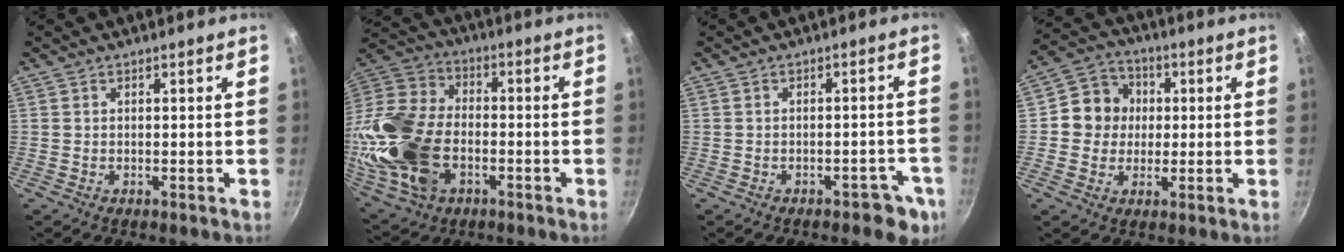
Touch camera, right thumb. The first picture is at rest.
{"total": 23.3, "force": [-5.2, 15.6, 16.5], "torque": [-0.343, 0.026, -0.096]}
{"total": 5.8, "force": [-3.1, 3.2, 3.8], "torque": [-0.010, 0.030, -0.022]}
{"total": 8.9, "force": [0.7, 8.4, 3.1], "torque": [-0.013, 0.015, -0.006]}